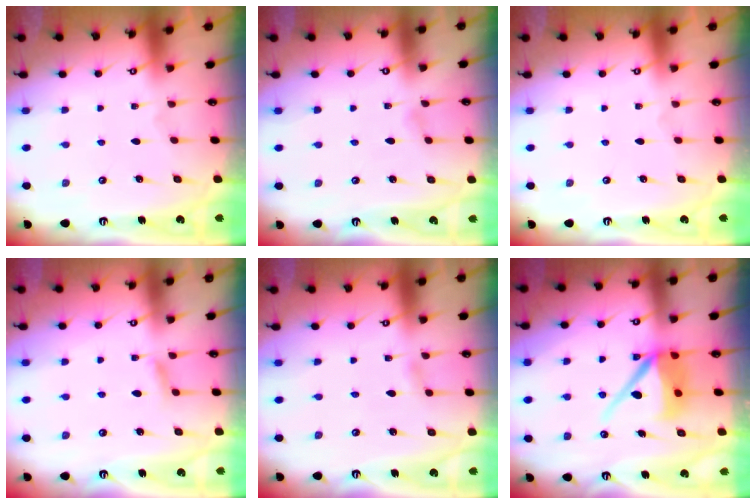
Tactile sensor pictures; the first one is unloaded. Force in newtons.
{"total": 2.4, "press": 2.4, "slide": 0.3}
{"total": 0.0}
{"total": 4.8, "press": 4.7, "slide": 0.6}
{"total": 2.6, "press": 2.6, "slide": 0.3}
{"total": 9.2, "press": 9.2, "slide": 0.9}